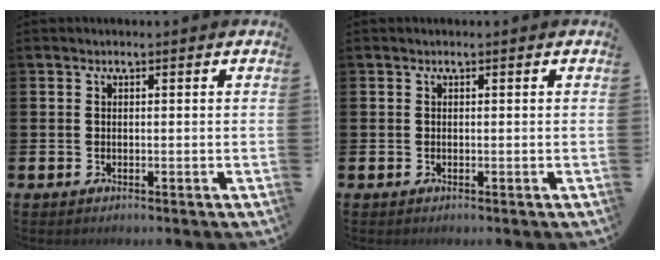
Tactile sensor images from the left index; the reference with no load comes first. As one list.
[{"total": 0.0}]